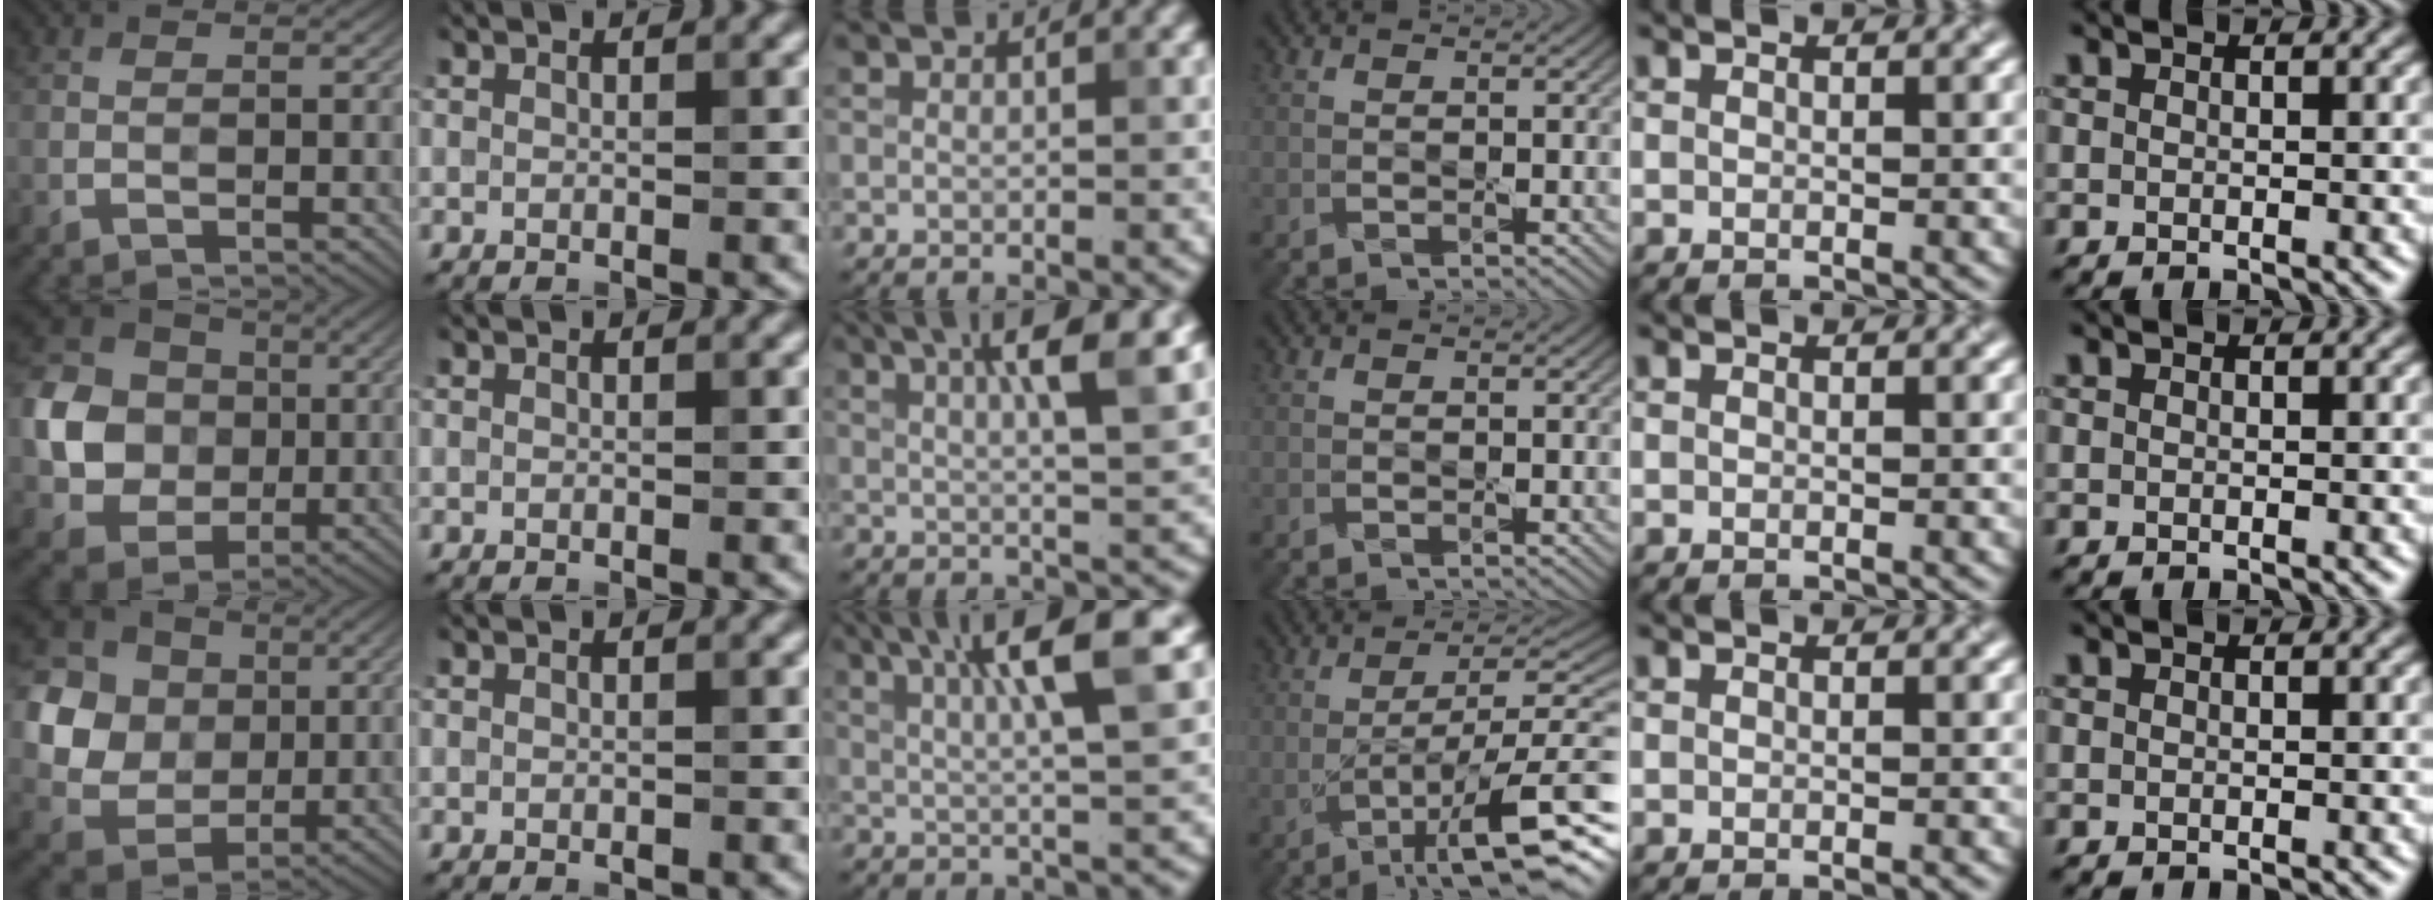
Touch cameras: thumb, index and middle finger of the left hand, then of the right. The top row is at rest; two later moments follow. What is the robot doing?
{"motion": "peel", "object": "lint roller sheet"}